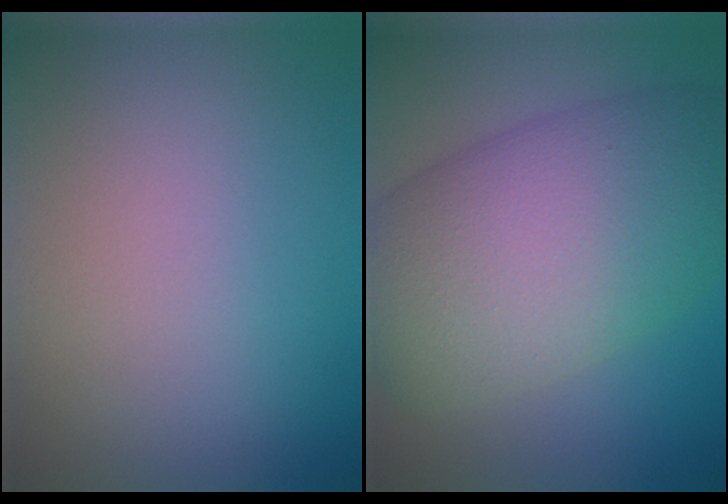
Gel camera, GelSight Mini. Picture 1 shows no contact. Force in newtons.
{"total": 12.1, "press": 12.1, "slide": 0.4}